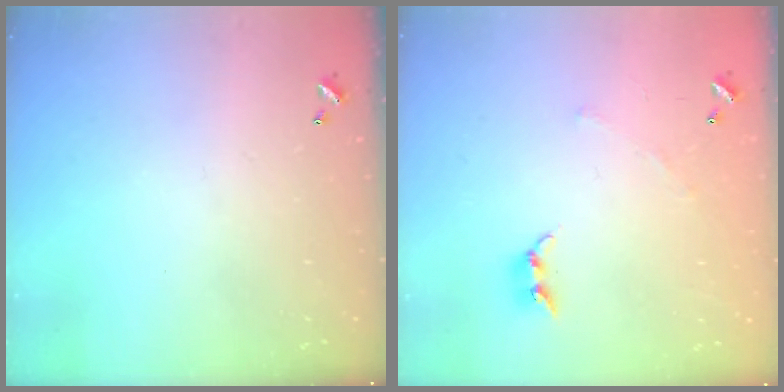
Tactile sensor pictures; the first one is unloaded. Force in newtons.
{"total": 3.8, "press": 3.7, "slide": 0.9}